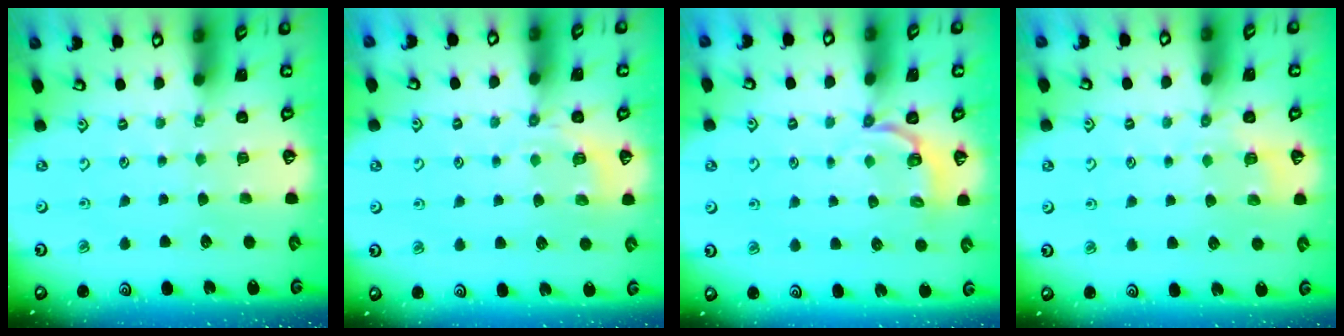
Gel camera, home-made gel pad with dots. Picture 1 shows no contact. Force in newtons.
{"total": 5.7, "press": 5.3, "slide": 1.9}
{"total": 4.4, "press": 3.8, "slide": 2.3}
{"total": 3.4, "press": 2.8, "slide": 1.9}